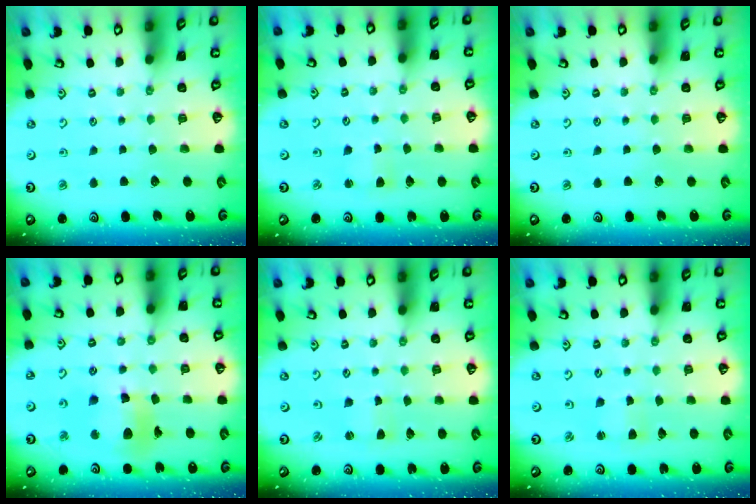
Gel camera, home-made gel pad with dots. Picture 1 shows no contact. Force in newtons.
{"total": 3.6, "press": 3.5, "slide": 0.5}
{"total": 0.0}
{"total": 12.5, "press": 12.5, "slide": 1.3}
{"total": 2.1, "press": 2.0, "slide": 0.4}
{"total": 2.9, "press": 2.9, "slide": 0.3}